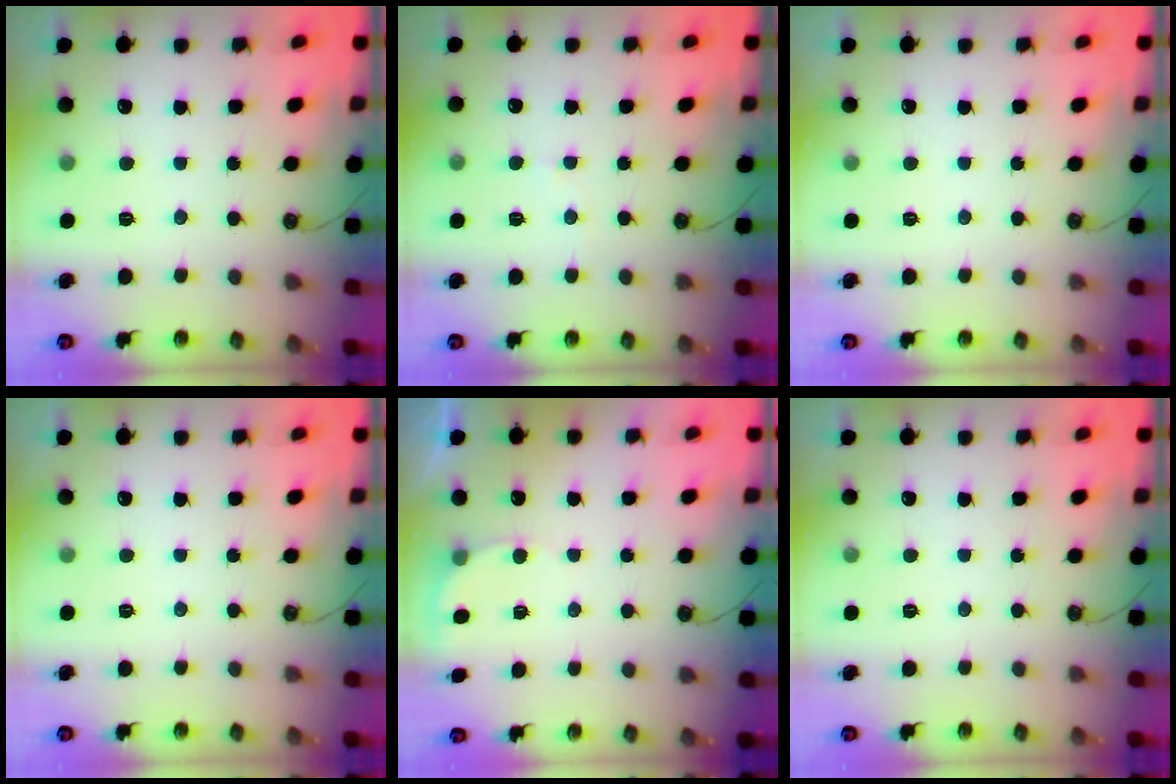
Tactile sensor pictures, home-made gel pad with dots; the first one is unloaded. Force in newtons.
{"total": 5.0, "press": 5.0, "slide": 0.6}
{"total": 0.0}
{"total": 0.0}
{"total": 3.1, "press": 2.8, "slide": 1.3}
{"total": 0.0}